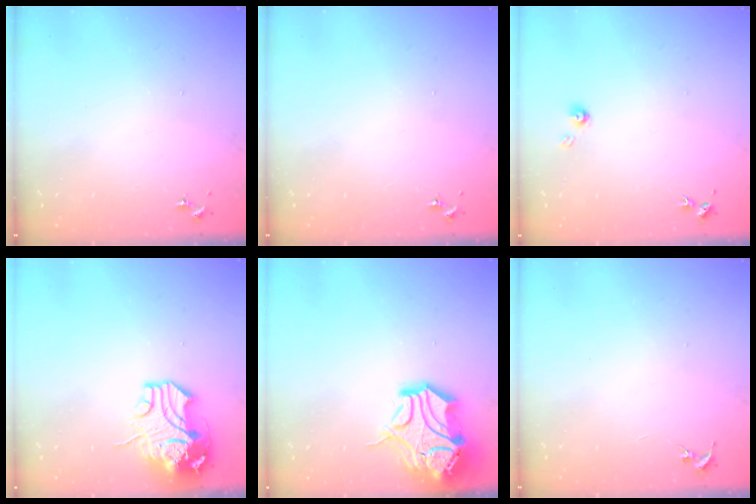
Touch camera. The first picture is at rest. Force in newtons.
{"total": 0.0}
{"total": 3.9, "press": 3.8, "slide": 0.4}
{"total": 12.6, "press": 12.5, "slide": 2.1}
{"total": 16.4, "press": 16.3, "slide": 2.2}
{"total": 0.0}